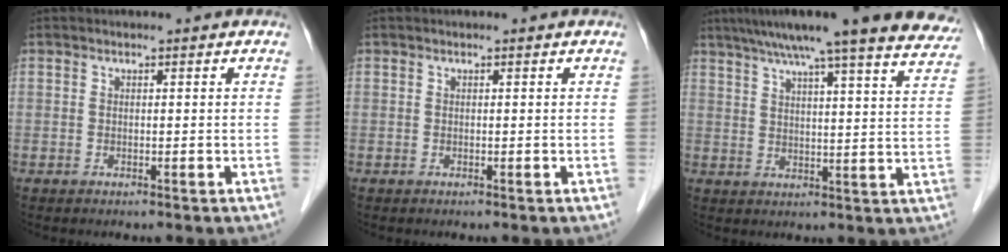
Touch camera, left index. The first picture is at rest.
{"total": 0.0}
{"total": 24.6, "force": [20.9, 1.5, 12.9], "torque": [-0.193, -0.014, 0.255]}